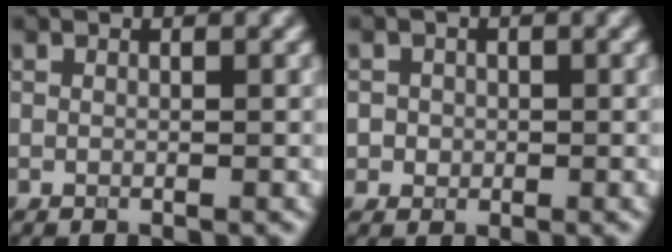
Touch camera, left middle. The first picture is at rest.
{"total": 1.4, "force": [0.0, 1.4, 0.2], "torque": [0.012, -0.003, 0.000]}